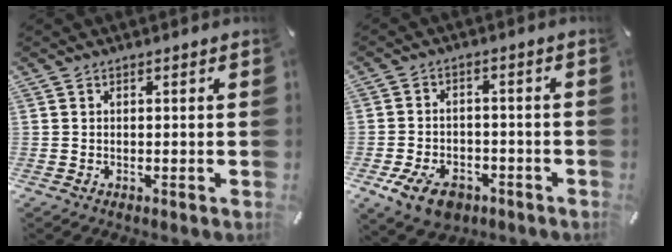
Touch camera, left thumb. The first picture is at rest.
{"total": 8.2, "force": [-4.3, 5.3, 4.5], "torque": [-0.099, 0.016, -0.078]}